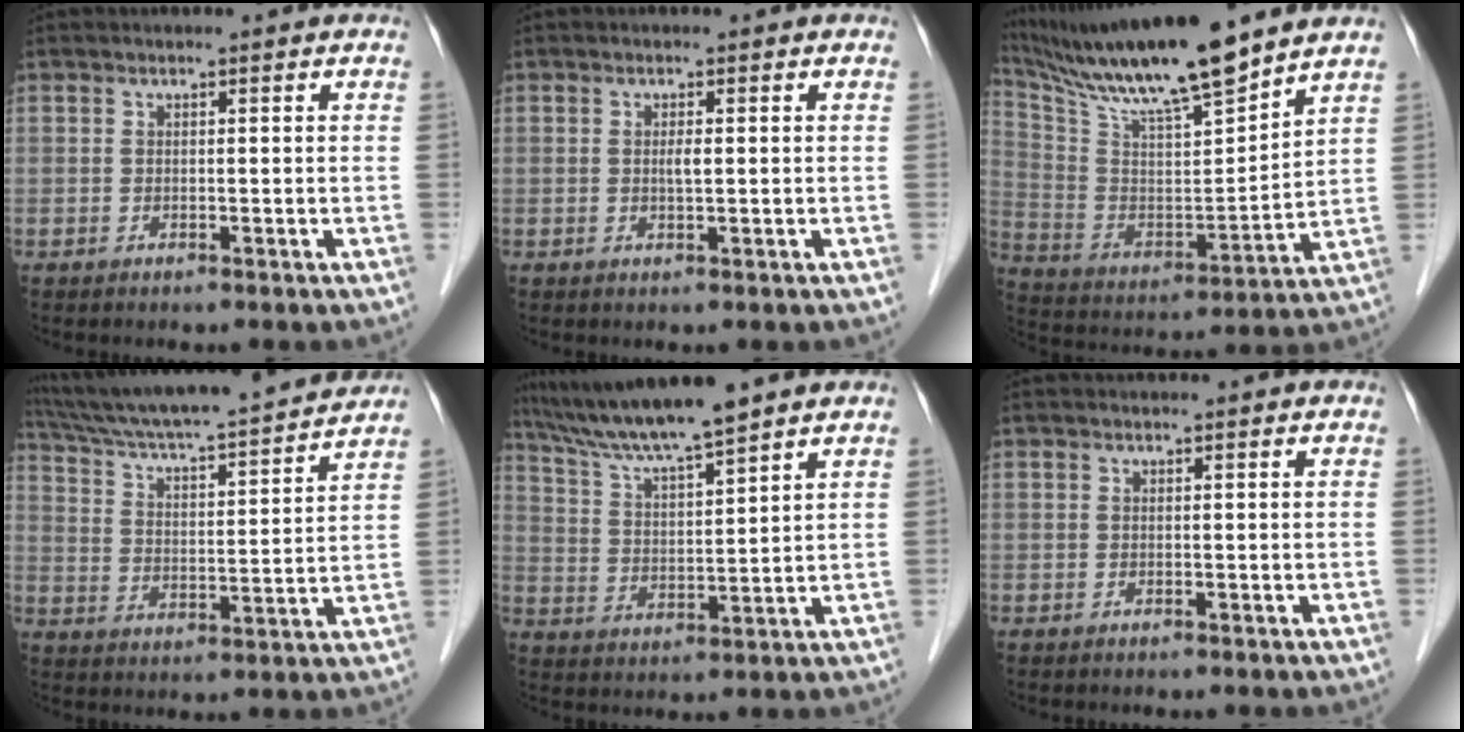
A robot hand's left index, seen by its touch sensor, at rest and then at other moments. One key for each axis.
{"total": 1.3, "fx": 0.0, "fy": 0.1, "fz": 1.2, "tx": -0.025, "ty": -0.002, "tz": 0.000}
{"total": 18.4, "fx": 15.5, "fy": 0.5, "fz": 9.8, "tx": -0.185, "ty": 0.002, "tz": 0.281}
{"total": 22.1, "fx": 20.2, "fy": 0.6, "fz": 8.9, "tx": -0.154, "ty": -0.004, "tz": 0.300}
{"total": 10.7, "fx": 9.2, "fy": -0.7, "fz": 5.4, "tx": -0.101, "ty": 0.015, "tz": 0.171}
{"total": 0.0}